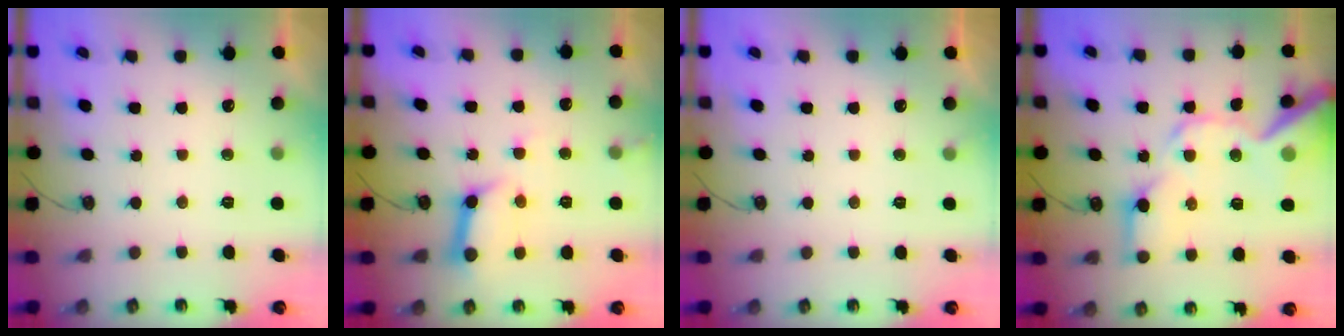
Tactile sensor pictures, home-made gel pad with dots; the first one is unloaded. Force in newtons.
{"total": 11.5, "press": 11.4, "slide": 1.3}
{"total": 2.9, "press": 2.9, "slide": 0.2}
{"total": 20.6, "press": 20.4, "slide": 2.7}